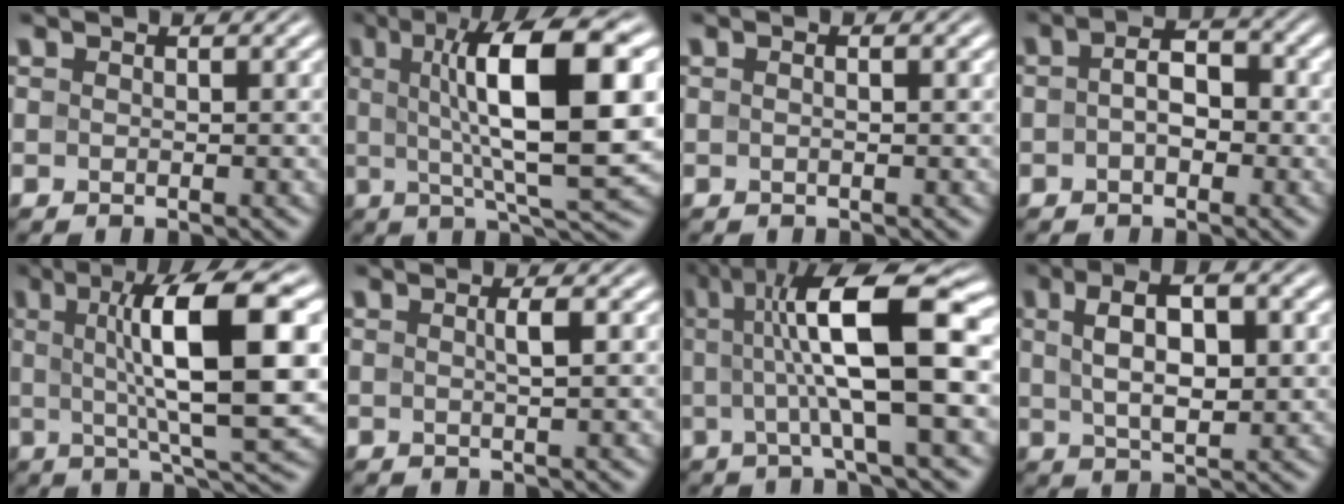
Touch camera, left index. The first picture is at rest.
{"total": 12.5, "force": [2.5, 2.9, 11.8], "torque": [-0.169, 0.008, 0.041]}
{"total": 1.5, "force": [0.5, 0.5, 1.3], "torque": [-0.012, -0.008, -0.005]}
{"total": 3.2, "force": [-0.1, 2.0, 2.6], "torque": [-0.040, 0.005, -0.009]}
{"total": 11.6, "force": [2.1, 2.5, 11.1], "torque": [-0.155, 0.009, 0.034]}
{"total": 1.4, "force": [0.2, 0.2, 1.4], "torque": [-0.023, 0.005, -0.001]}
{"total": 11.4, "force": [1.3, 2.5, 11.1], "torque": [-0.162, 0.015, 0.018]}
{"total": 7.2, "force": [1.8, 3.0, 6.2], "torque": [-0.102, 0.007, 0.030]}